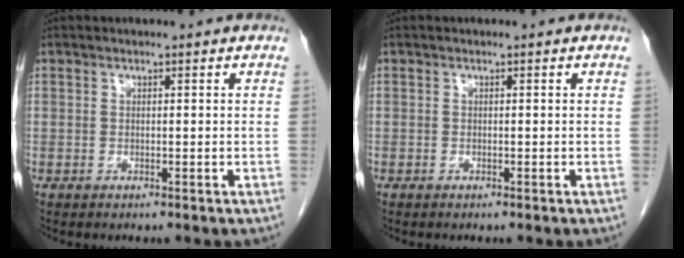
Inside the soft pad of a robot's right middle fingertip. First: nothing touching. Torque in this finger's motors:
{"motor_torque": [1.08, -1.06, -0.13, -0.21]}